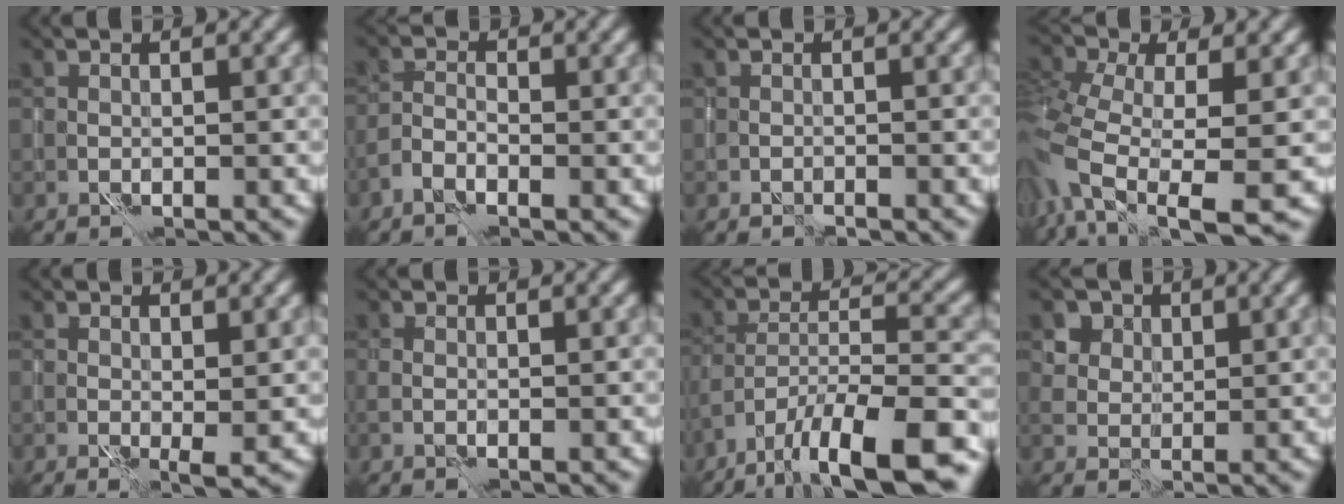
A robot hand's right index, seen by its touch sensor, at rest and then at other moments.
{"total": 1.9, "force": [-1.2, 0.8, 1.2], "torque": [-0.025, 0.006, -0.033]}
{"total": 0.7, "force": [-0.7, 0.0, 0.0], "torque": [0.000, 0.003, -0.013]}
{"total": 9.6, "force": [-3.7, 4.6, 7.6], "torque": [-0.180, -0.016, -0.062]}
{"total": 1.4, "force": [0.1, 0.3, 1.4], "torque": [-0.019, -0.005, 0.002]}
{"total": 0.8, "force": [0.0, 0.4, 0.7], "torque": [-0.015, 0.000, 0.000]}
{"total": 13.5, "force": [-10.3, 3.4, 8.0], "torque": [-0.135, -0.005, -0.162]}
{"total": 4.1, "force": [2.3, 3.1, 1.5], "torque": [-0.042, -0.004, 0.045]}